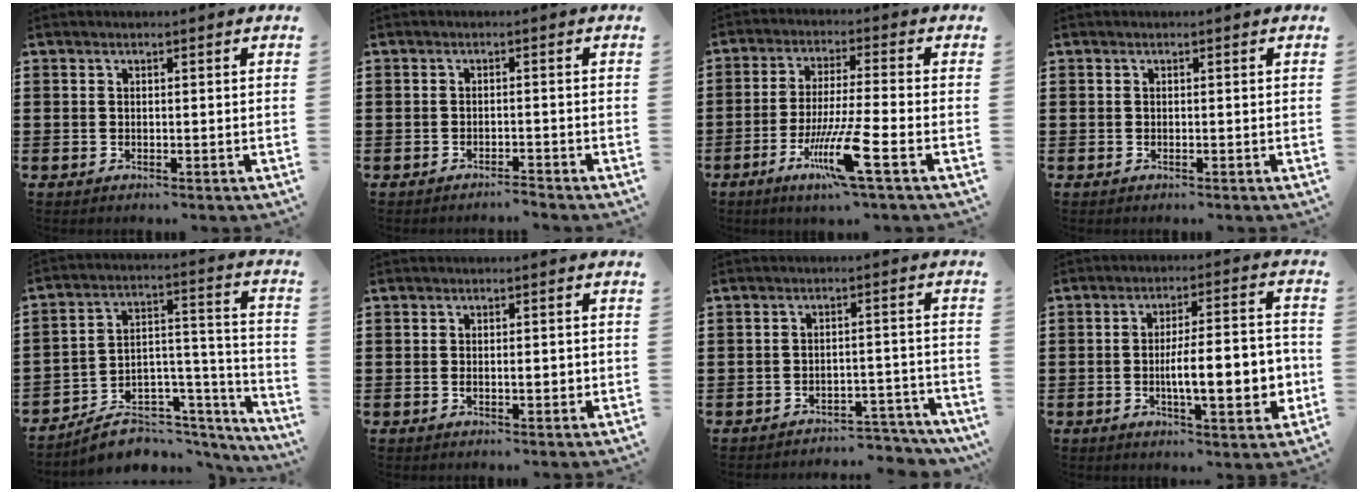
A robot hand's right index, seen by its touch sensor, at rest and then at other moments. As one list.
[{"total": 1.5, "force": [-1.4, -0.1, 0.3], "torque": [-0.009, 0.001, -0.029]}, {"total": 9.8, "force": [-4.7, 0.4, 8.6], "torque": [-0.173, -0.014, -0.088]}, {"total": 0.0}, {"total": 8.0, "force": [-6.3, 4.0, 2.7], "torque": [-0.038, 0.019, -0.109]}, {"total": 2.2, "force": [-0.3, 0.6, 2.1], "torque": [-0.038, -0.001, -0.006]}, {"total": 3.4, "force": [-3.3, 0.5, 0.6], "torque": [-0.014, 0.007, -0.071]}, {"total": 11.2, "force": [-2.3, 3.0, 10.6], "torque": [-0.144, -0.007, -0.042]}]